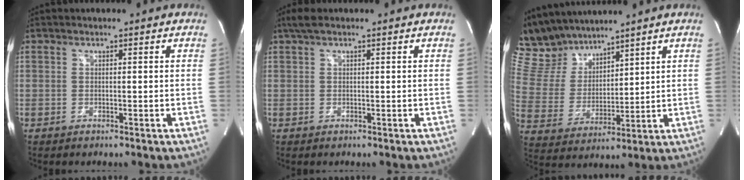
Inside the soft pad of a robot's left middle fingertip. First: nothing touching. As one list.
[{"total": 2.6, "force": [1.9, 0.5, 1.8], "torque": [-0.041, 0.022, 0.037]}, {"total": 11.1, "force": [10.2, 3.5, 2.7], "torque": [-0.077, 0.019, 0.213]}]